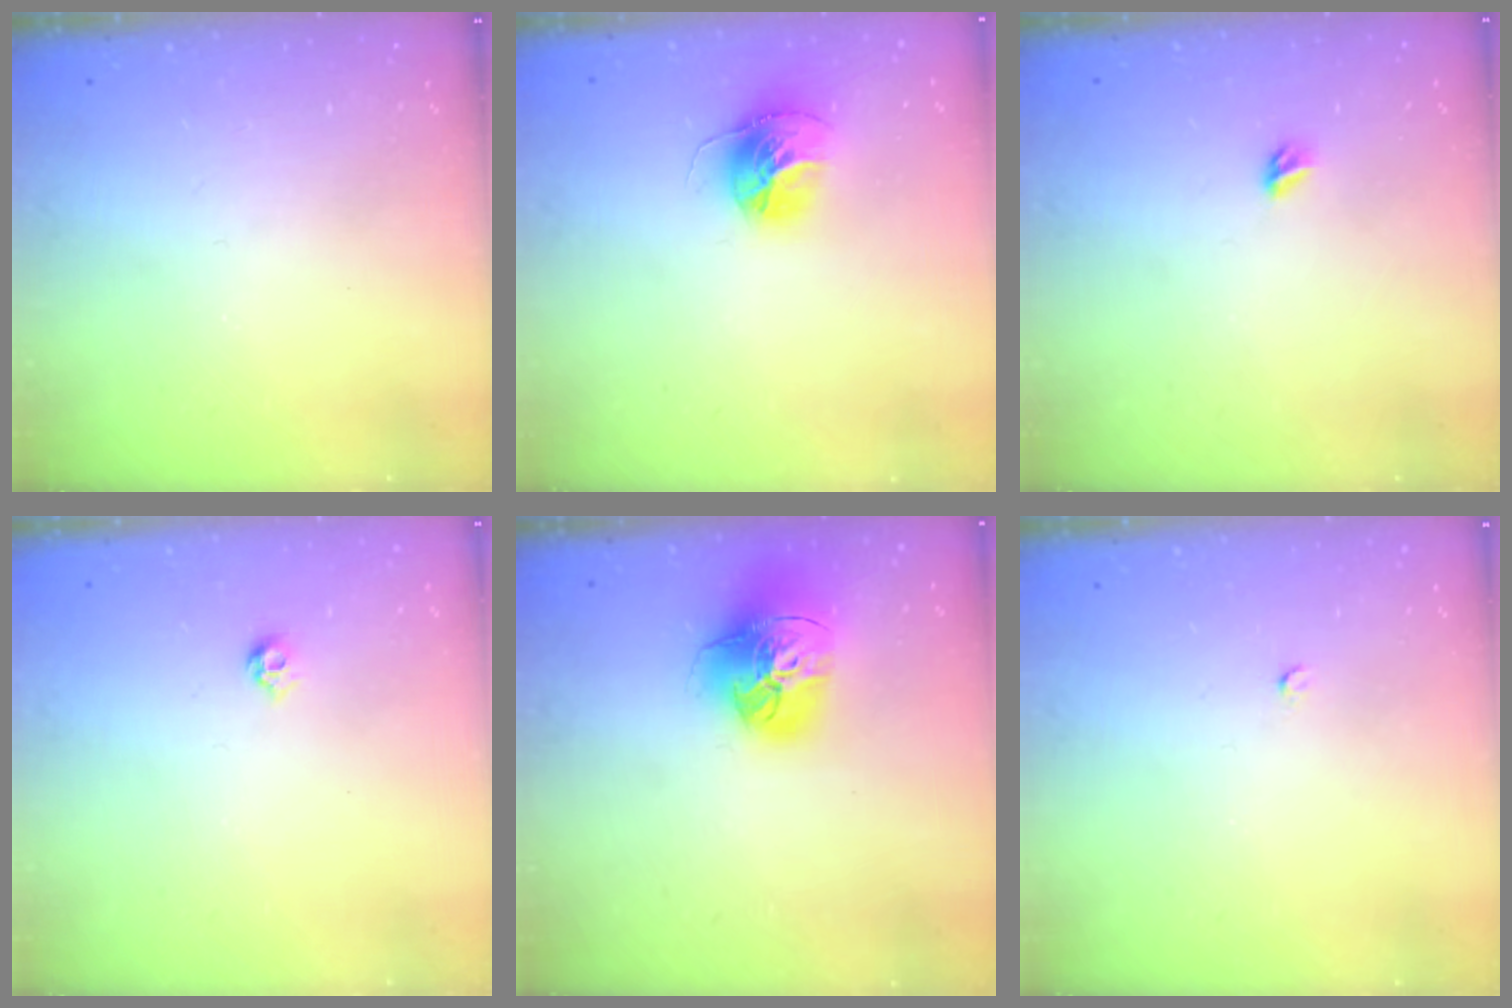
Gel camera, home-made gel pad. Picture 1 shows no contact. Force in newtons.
{"total": 13.9, "press": 13.8, "slide": 1.4}
{"total": 3.5, "press": 3.5, "slide": 0.8}
{"total": 4.4, "press": 4.3, "slide": 0.9}
{"total": 18.3, "press": 18.2, "slide": 2.1}
{"total": 2.0, "press": 2.0, "slide": 0.3}